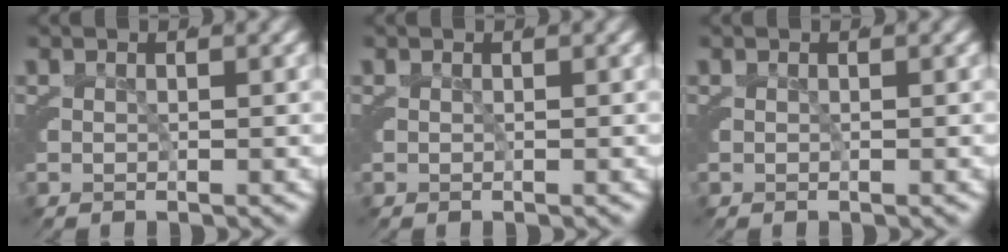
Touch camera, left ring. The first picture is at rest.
{"total": 0.0}
{"total": 0.0}